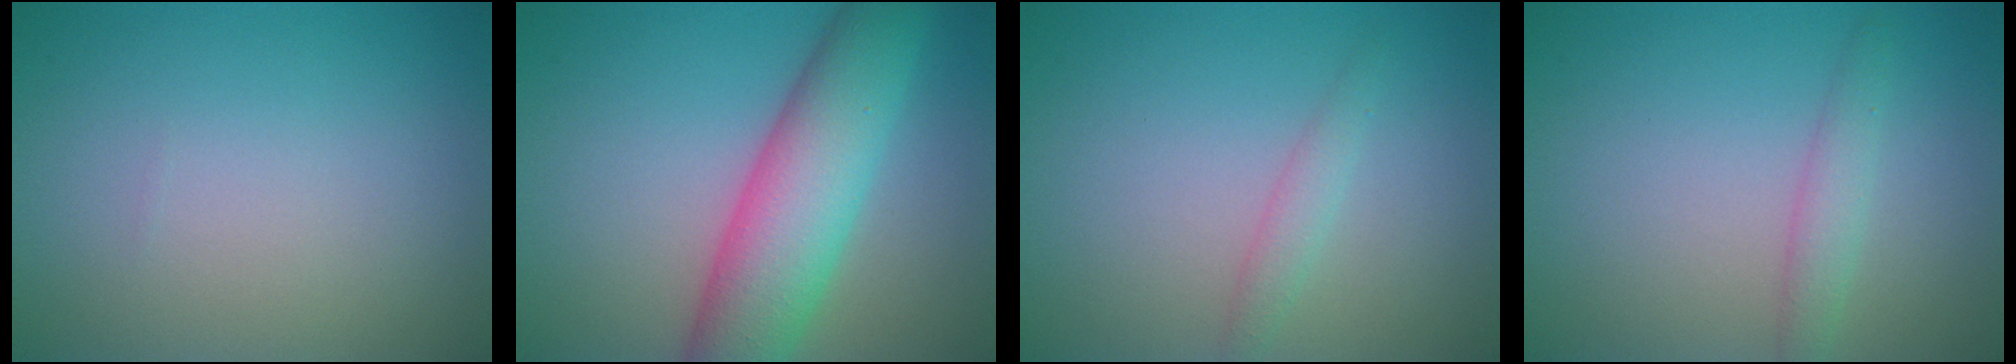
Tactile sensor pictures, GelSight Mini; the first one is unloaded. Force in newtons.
{"total": 8.5, "press": 8.5, "slide": 0.2}
{"total": 1.4, "press": 1.4, "slide": 0.1}
{"total": 1.8, "press": 1.7, "slide": 0.2}